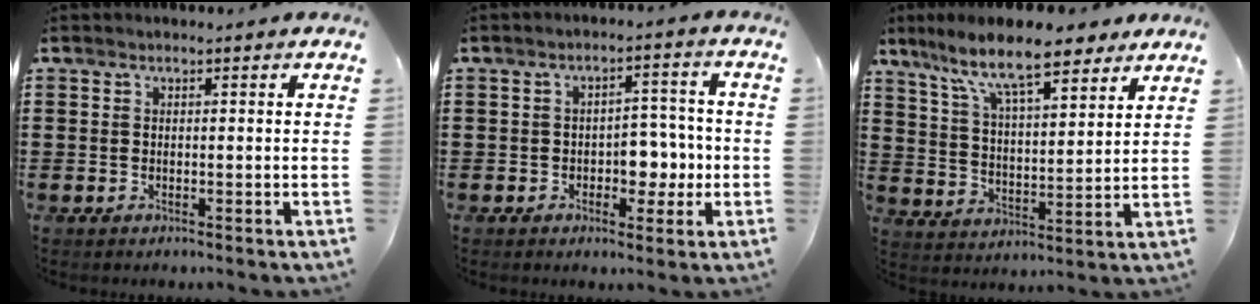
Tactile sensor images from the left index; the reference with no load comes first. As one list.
[{"total": 5.1, "force": [-1.3, 3.5, 3.5], "torque": [-0.045, -0.002, -0.032]}, {"total": 11.6, "force": [9.0, 2.7, 6.8], "torque": [-0.152, -0.029, 0.156]}]